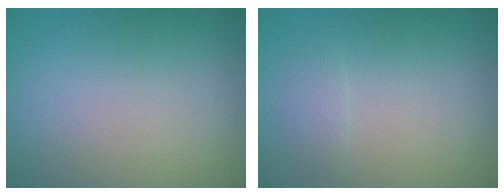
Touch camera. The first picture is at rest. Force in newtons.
{"total": 0.9, "press": 0.9, "slide": 0.0}